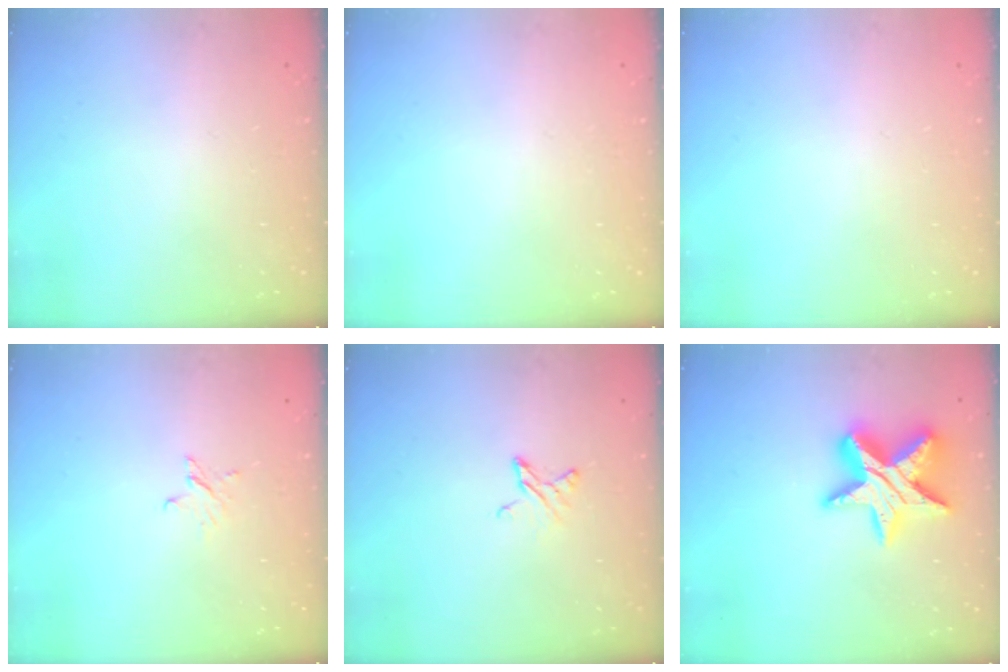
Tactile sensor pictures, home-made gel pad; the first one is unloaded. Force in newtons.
{"total": 0.0}
{"total": 0.0}
{"total": 2.4, "press": 2.4, "slide": 0.2}
{"total": 4.2, "press": 4.2, "slide": 0.4}
{"total": 16.2, "press": 16.2, "slide": 1.1}